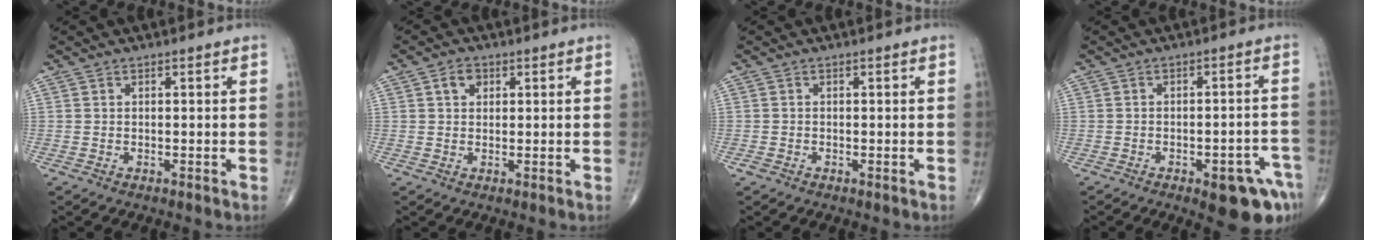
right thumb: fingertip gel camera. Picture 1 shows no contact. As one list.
[{"total": 2.8, "force": [1.1, 2.1, 1.6], "torque": [-0.019, 0.003, 0.018]}, {"total": 0.7, "force": [-0.4, 0.5, 0.4], "torque": [-0.008, 0.002, -0.010]}, {"total": 10.0, "force": [-5.4, 3.6, 7.7], "torque": [-0.070, 0.034, -0.061]}]